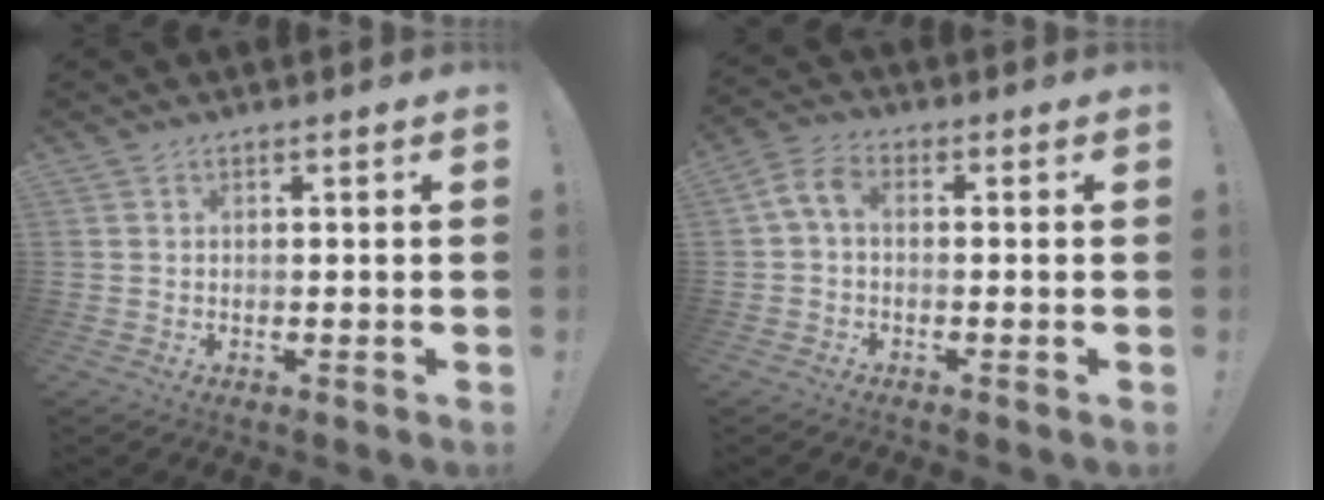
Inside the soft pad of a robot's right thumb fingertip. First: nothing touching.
{"total": 4.8, "force": [0.0, 2.8, 3.9], "torque": [-0.084, 0.003, 0.001]}